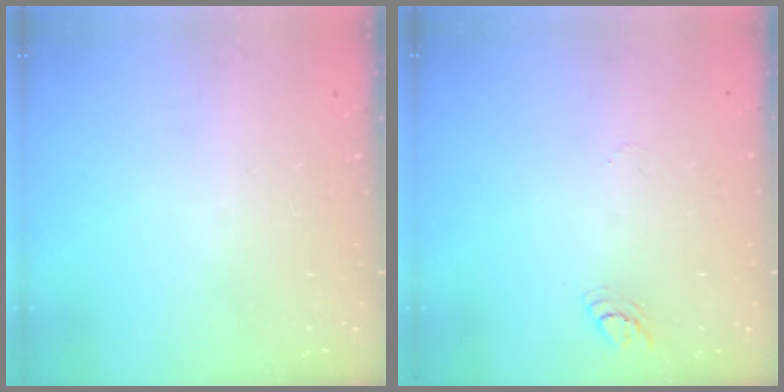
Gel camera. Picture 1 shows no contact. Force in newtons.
{"total": 3.1, "press": 3.1, "slide": 0.3}